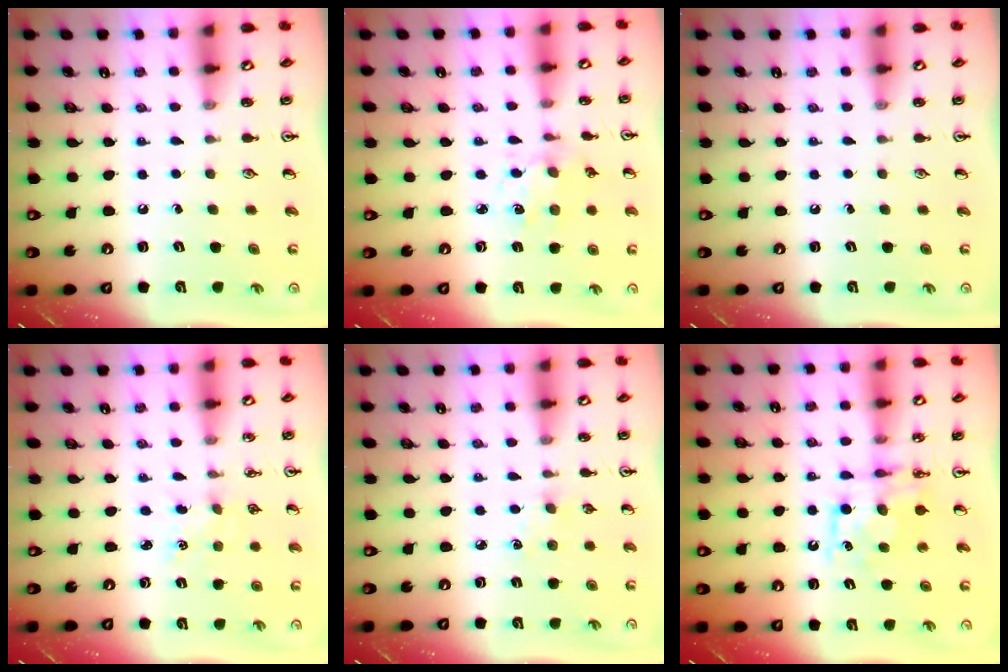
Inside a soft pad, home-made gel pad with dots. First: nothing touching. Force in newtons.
{"total": 2.5, "press": 2.5, "slide": 0.2}
{"total": 0.0}
{"total": 2.6, "press": 2.6, "slide": 0.4}
{"total": 2.9, "press": 2.9, "slide": 0.4}
{"total": 7.7, "press": 7.7, "slide": 0.4}